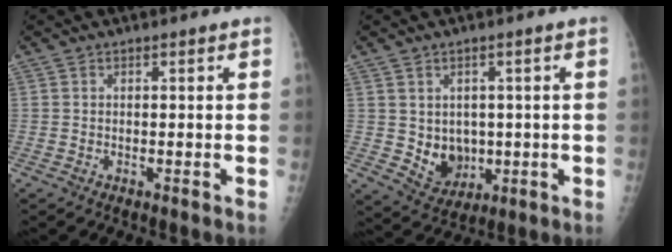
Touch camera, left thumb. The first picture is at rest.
{"total": 6.7, "force": [0.0, 5.5, 3.7], "torque": [-0.028, -0.009, 0.020]}